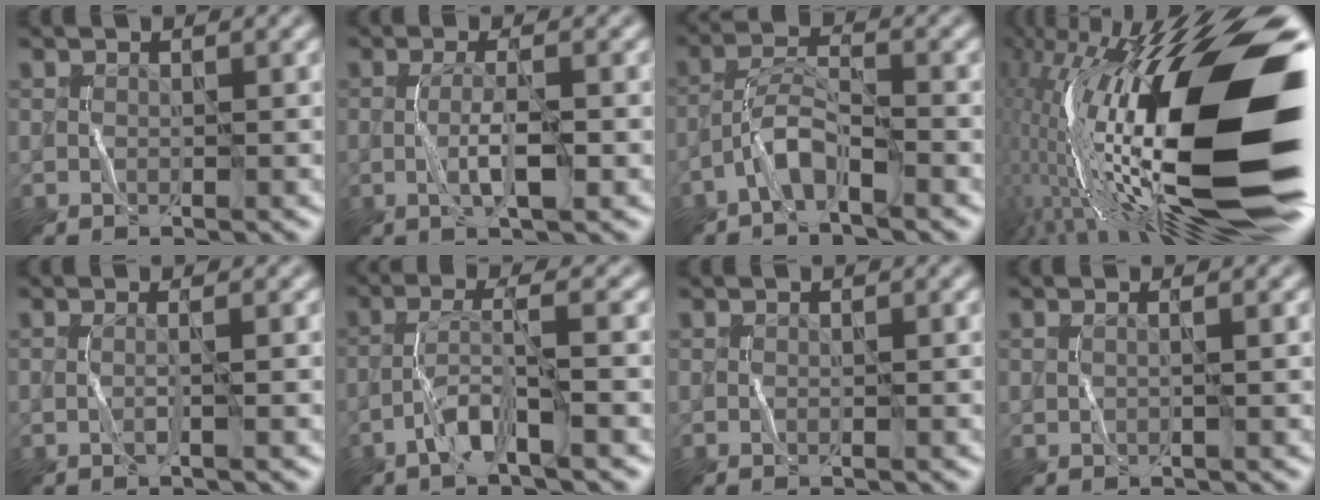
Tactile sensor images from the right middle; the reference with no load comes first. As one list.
[{"total": 2.8, "force": [-0.4, 0.5, 2.7], "torque": [-0.051, 0.000, -0.008]}, {"total": 3.1, "force": [-2.2, 0.7, 2.1], "torque": [-0.042, 0.011, -0.048]}, {"total": 21.0, "force": [0.5, 7.9, 19.5], "torque": [-0.336, -0.013, -0.002]}, {"total": 1.3, "force": [0.2, 0.5, 1.2], "torque": [-0.013, -0.005, -0.009]}, {"total": 4.1, "force": [-2.3, 0.3, 3.4], "torque": [-0.065, 0.008, -0.049]}, {"total": 0.0}, {"total": 1.0, "force": [0.5, 0.5, 0.7], "torque": [-0.001, -0.007, -0.001]}]